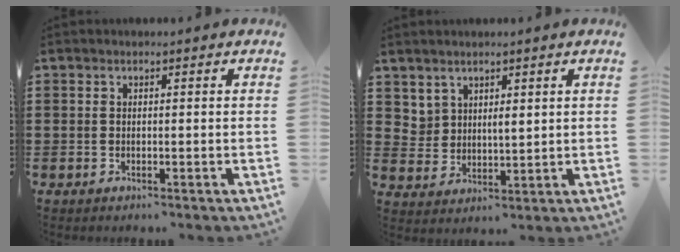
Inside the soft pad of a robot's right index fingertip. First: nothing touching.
{"total": 3.6, "force": [3.0, 1.9, 0.8], "torque": [-0.027, 0.000, 0.058]}